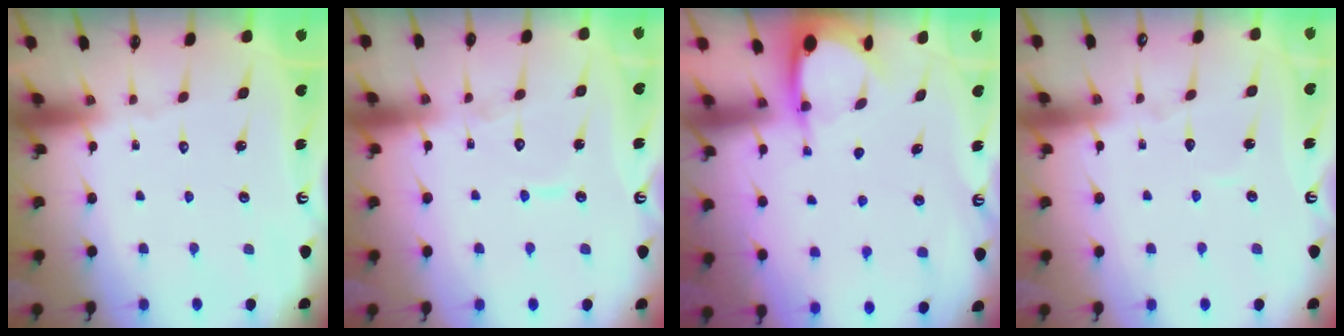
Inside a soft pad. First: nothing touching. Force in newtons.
{"total": 6.6, "press": 6.5, "slide": 0.6}
{"total": 3.8, "press": 3.8, "slide": 0.1}
{"total": 3.9, "press": 3.8, "slide": 0.4}